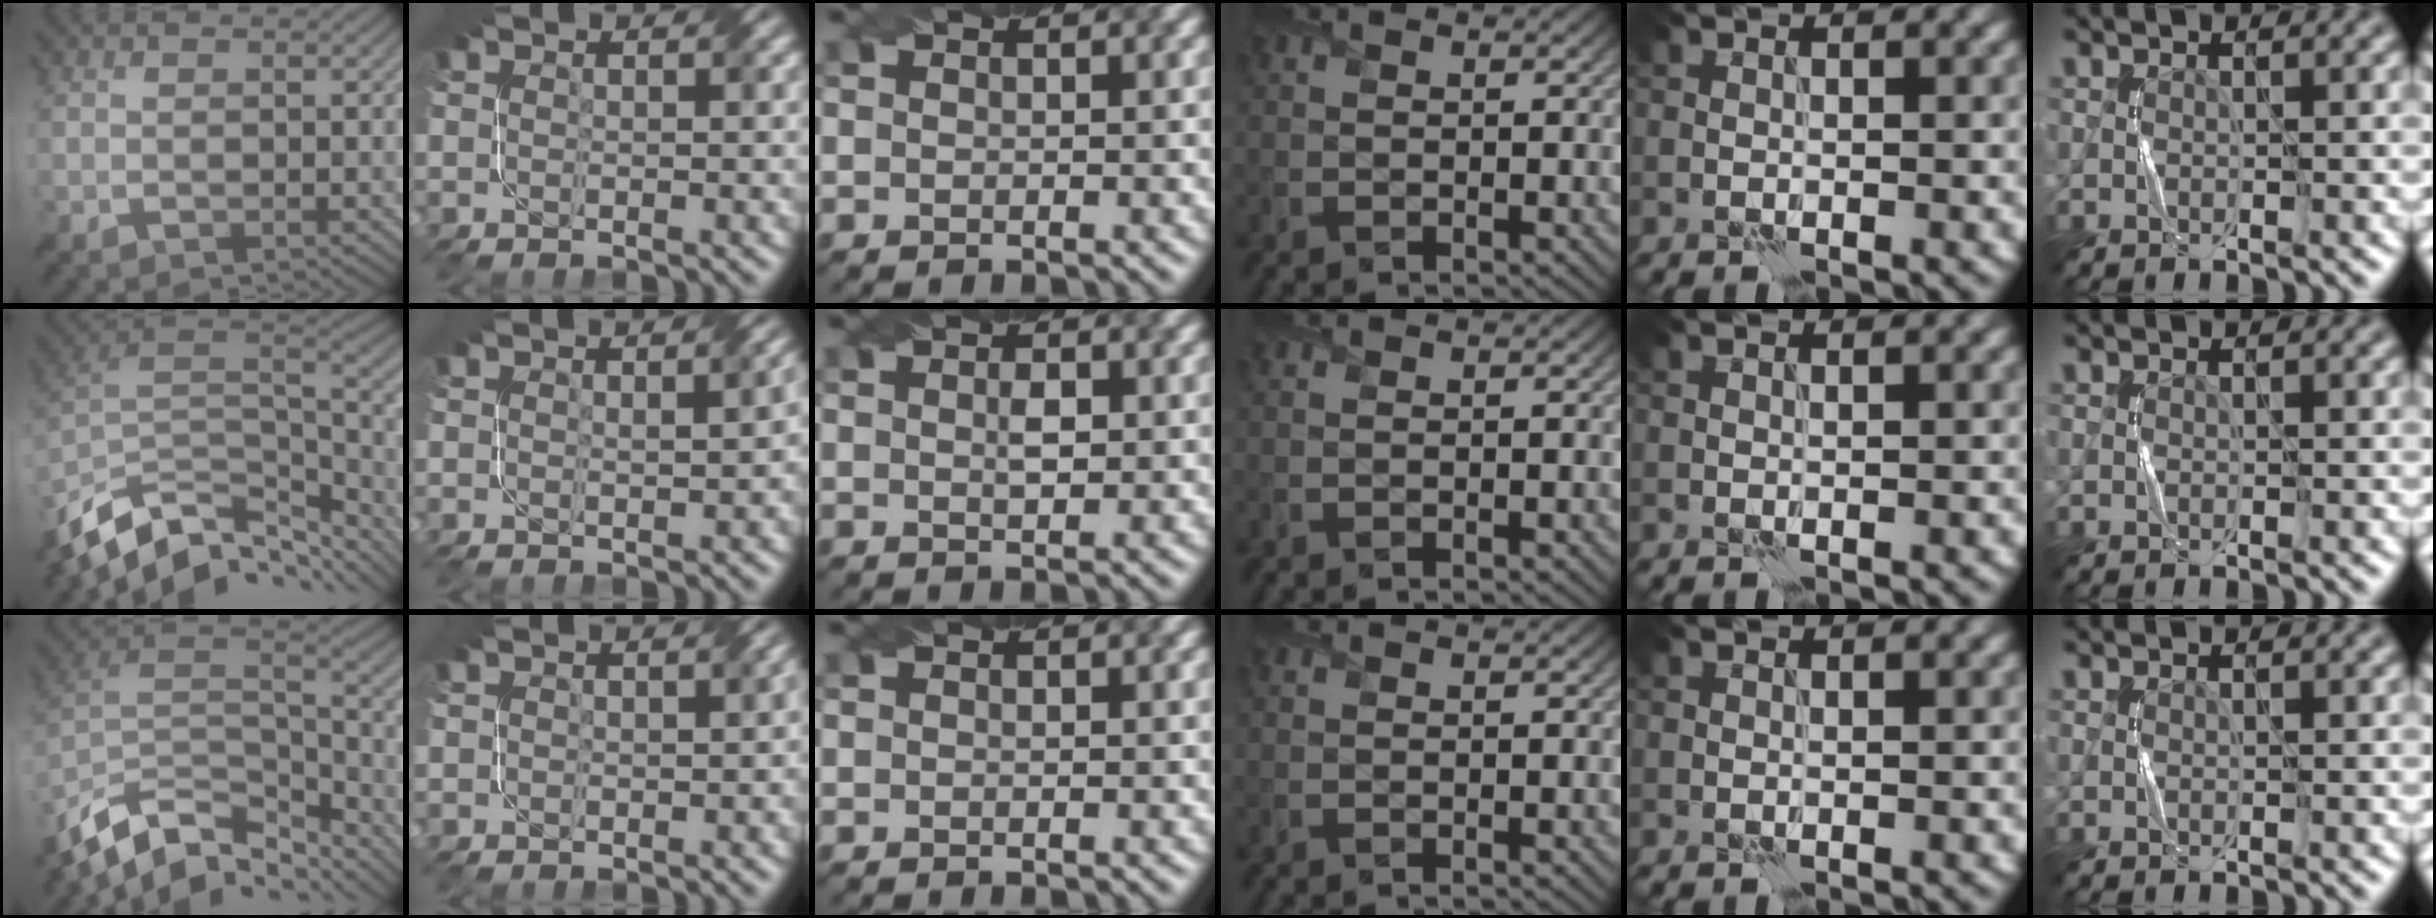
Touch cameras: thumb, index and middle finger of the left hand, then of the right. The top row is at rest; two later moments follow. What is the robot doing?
{"motion": "twist", "object": "screw"}